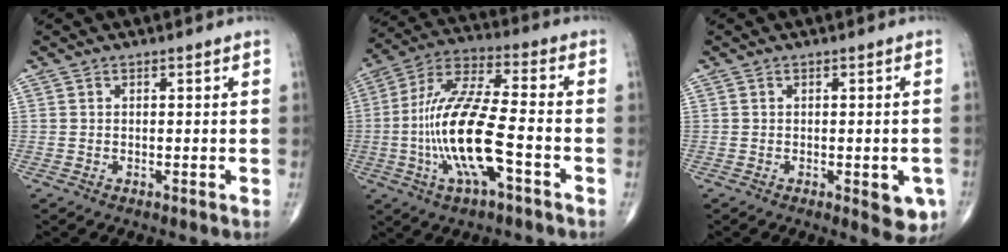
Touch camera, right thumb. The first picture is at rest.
{"total": 17.5, "force": [-4.4, 5.1, 16.2], "torque": [-0.339, 0.033, -0.081]}
{"total": 5.4, "force": [-1.8, 2.2, 4.5], "torque": [-0.032, -0.005, -0.018]}